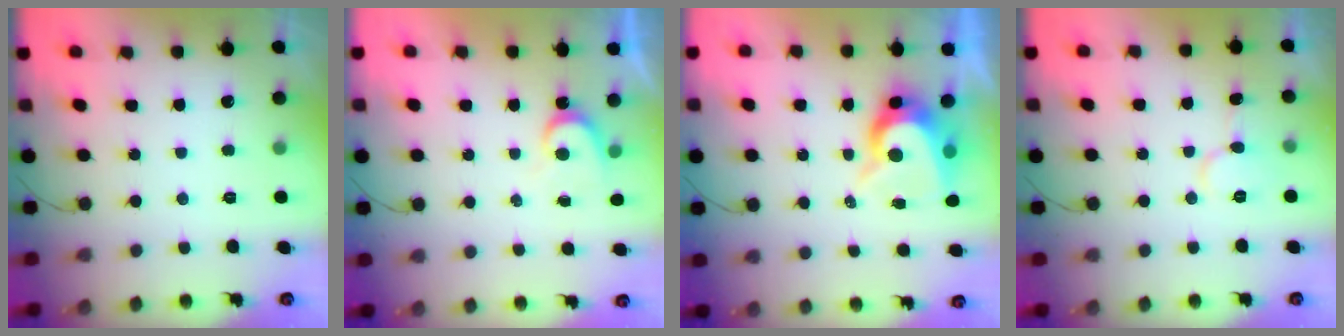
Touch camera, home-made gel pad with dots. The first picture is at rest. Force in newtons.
{"total": 3.7, "press": 3.7, "slide": 0.4}
{"total": 9.2, "press": 9.2, "slide": 0.8}
{"total": 7.2, "press": 7.2, "slide": 0.7}